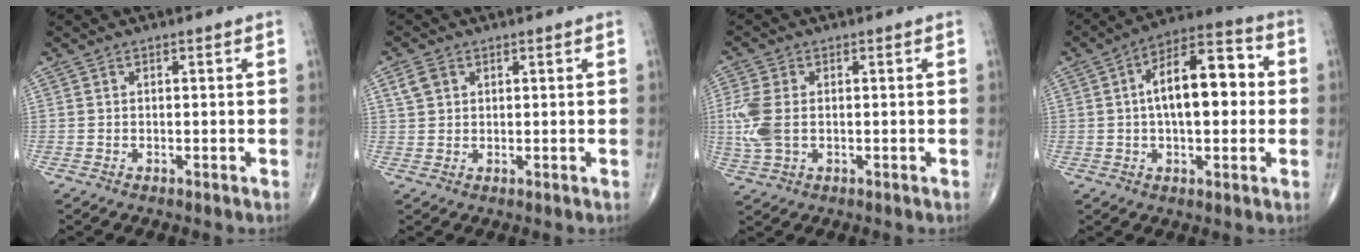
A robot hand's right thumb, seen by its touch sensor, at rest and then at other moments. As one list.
[{"total": 3.1, "force": [1.4, 2.3, 1.5], "torque": [-0.025, 0.001, 0.030]}, {"total": 7.2, "force": [-0.1, 4.5, 5.6], "torque": [-0.150, 0.002, 0.001]}, {"total": 15.2, "force": [1.3, 7.2, 13.3], "torque": [-0.187, 0.030, 0.012]}]